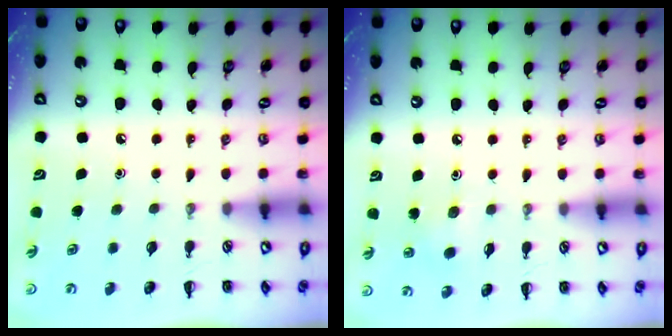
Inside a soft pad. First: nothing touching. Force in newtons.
{"total": 2.4, "press": 2.2, "slide": 0.9}